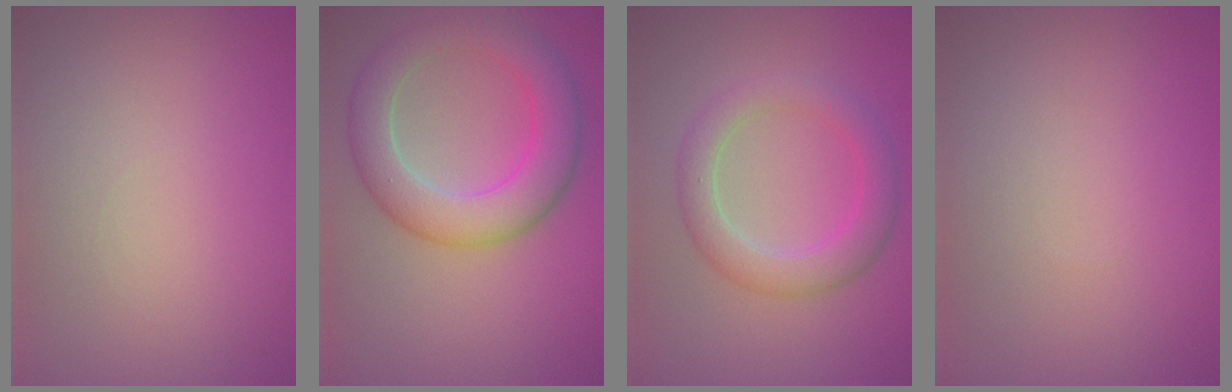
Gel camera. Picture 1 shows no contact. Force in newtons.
{"total": 6.6, "press": 6.6, "slide": 0.2}
{"total": 4.1, "press": 4.1, "slide": 0.3}
{"total": 0.0}